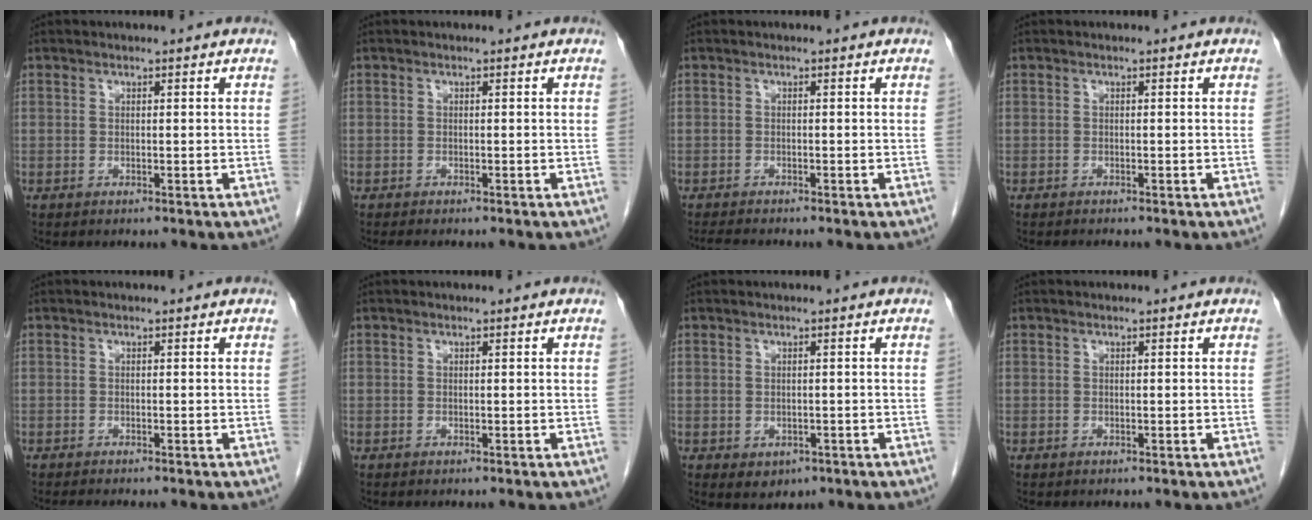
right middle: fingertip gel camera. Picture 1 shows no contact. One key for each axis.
{"total": 2.2, "fx": -1.9, "fy": 0.3, "fz": 1.1, "tx": -0.016, "ty": -0.005, "tz": -0.024}
{"total": 2.8, "fx": -2.5, "fy": -0.1, "fz": 1.1, "tx": -0.021, "ty": -0.010, "tz": -0.042}
{"total": 1.3, "fx": -1.2, "fy": 0.1, "fz": 0.5, "tx": -0.010, "ty": -0.003, "tz": -0.014}
{"total": 2.1, "fx": -1.9, "fy": 0.1, "fz": 1.0, "tx": -0.016, "ty": -0.004, "tz": -0.025}
{"total": 0.0}
{"total": 2.3, "fx": -0.9, "fy": 1.8, "fz": 1.2, "tx": -0.015, "ty": 0.000, "tz": 0.002}
{"total": 0.0}